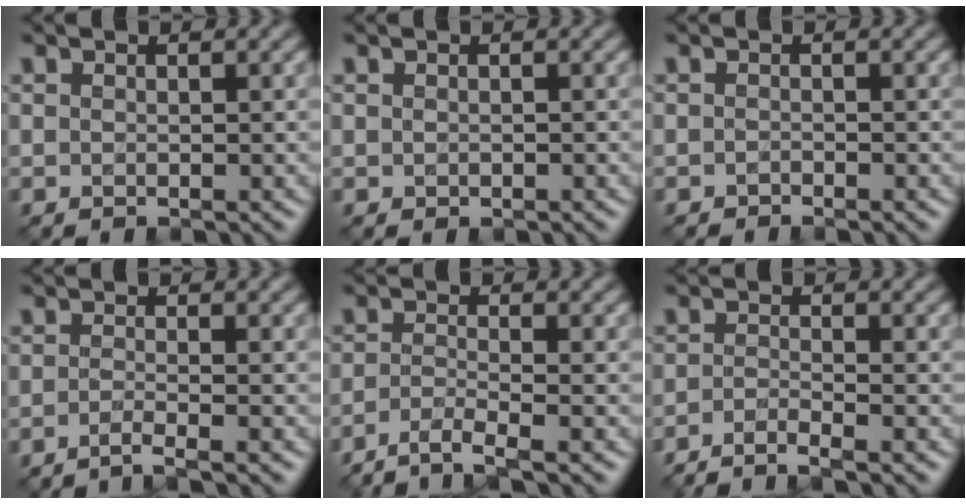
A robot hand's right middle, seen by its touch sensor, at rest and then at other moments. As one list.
[{"total": 0.0}, {"total": 0.5, "force": [-0.5, 0.0, -0.1], "torque": [0.005, 0.000, -0.008]}, {"total": 1.8, "force": [-1.2, 0.3, 1.3], "torque": [-0.009, -0.005, -0.036]}, {"total": 3.1, "force": [-2.3, 0.5, 1.9], "torque": [-0.033, -0.004, -0.058]}, {"total": 2.5, "force": [-2.0, 0.4, 1.5], "torque": [-0.019, -0.006, -0.053]}]